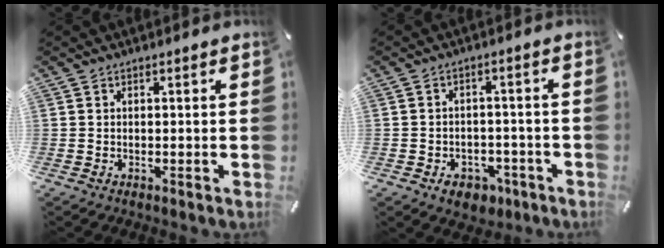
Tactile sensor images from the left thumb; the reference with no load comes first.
{"total": 5.9, "force": [-3.0, 4.3, 2.7], "torque": [-0.051, 0.017, -0.052]}